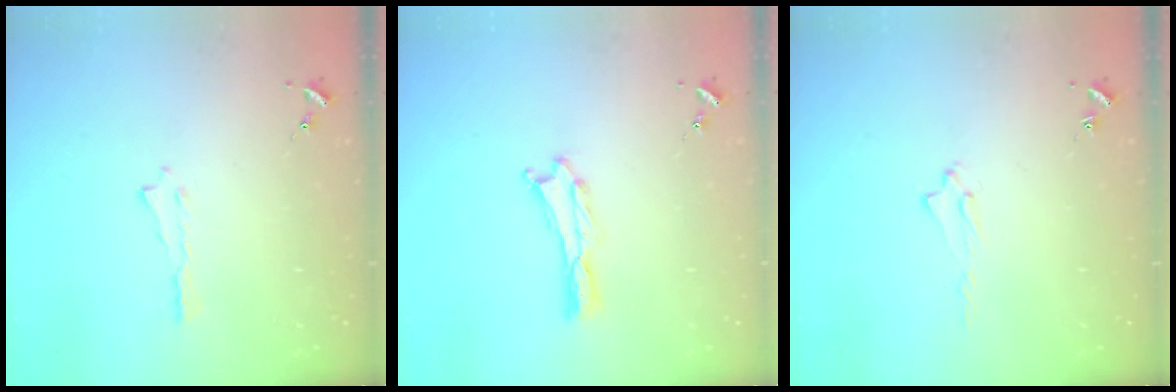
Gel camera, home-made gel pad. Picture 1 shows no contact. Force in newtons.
{"total": 0.0}
{"total": 1.7, "press": 1.6, "slide": 0.2}